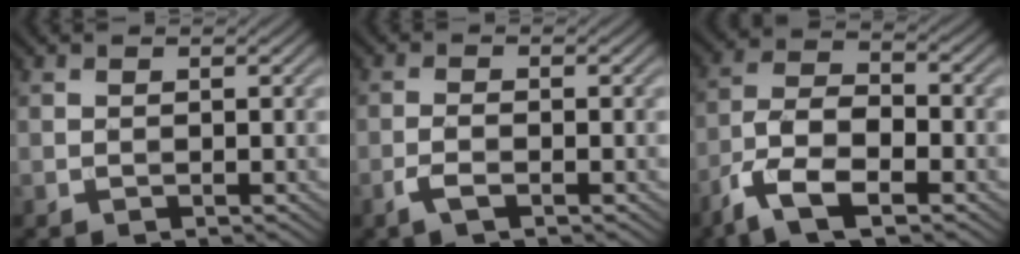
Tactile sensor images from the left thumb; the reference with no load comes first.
{"total": 2.1, "force": [-1.2, 0.5, 1.7], "torque": [-0.039, 0.004, -0.027]}
{"total": 9.1, "force": [-5.4, 3.6, 6.4], "torque": [-0.131, -0.004, -0.115]}